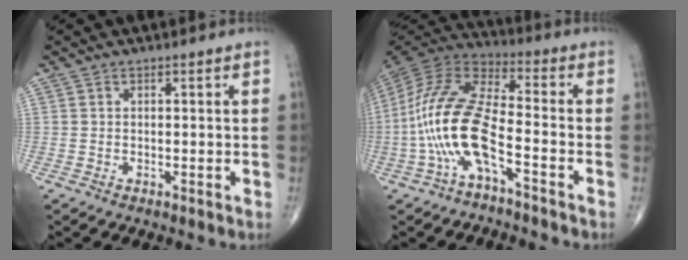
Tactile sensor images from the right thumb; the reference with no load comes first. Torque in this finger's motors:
{"motor_torque": [2.21, 2.37, 1.76, -1.01, 0.81]}